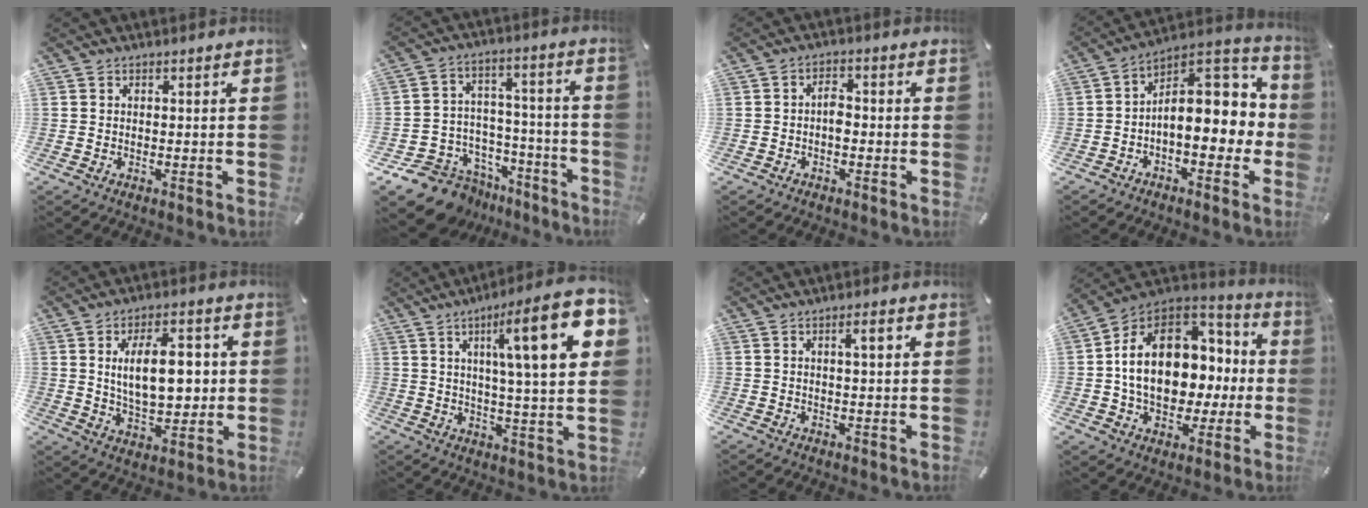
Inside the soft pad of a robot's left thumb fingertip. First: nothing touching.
{"total": 11.8, "force": [-8.7, 7.7, 2.4], "torque": [-0.037, 0.045, -0.148]}
{"total": 3.1, "force": [-1.0, 1.8, 2.3], "torque": [-0.044, 0.008, -0.019]}
{"total": 14.6, "force": [0.8, 9.1, 11.4], "torque": [-0.143, -0.022, 0.014]}
{"total": 13.6, "force": [2.2, 7.3, 11.3], "torque": [-0.178, -0.004, 0.033]}
{"total": 21.2, "force": [7.7, 3.9, 19.4], "torque": [-0.294, -0.032, 0.097]}
{"total": 3.3, "force": [1.1, 0.4, 3.0], "torque": [-0.052, 0.000, 0.014]}
{"total": 20.7, "force": [0.8, 15.5, 13.7], "torque": [-0.236, 0.003, 0.022]}